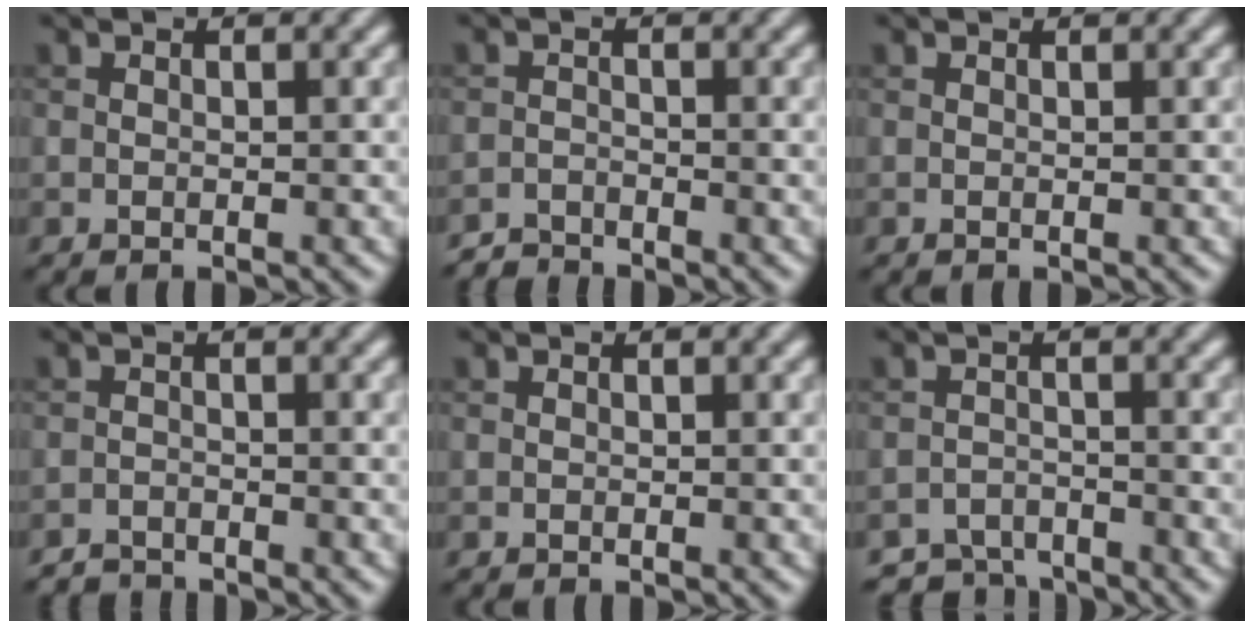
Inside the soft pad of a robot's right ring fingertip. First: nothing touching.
{"total": 1.9, "force": [-1.9, 0.2, 0.0], "torque": [0.001, -0.002, -0.042]}
{"total": 0.0}
{"total": 1.6, "force": [-1.6, 0.2, 0.0], "torque": [0.003, -0.003, -0.032]}
{"total": 0.0}
{"total": 3.3, "force": [-3.2, 1.0, 0.3], "torque": [0.004, -0.006, -0.059]}